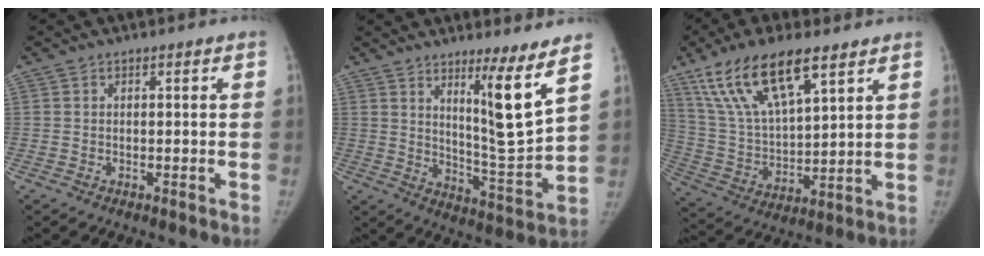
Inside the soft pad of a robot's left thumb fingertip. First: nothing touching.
{"total": 11.4, "force": [6.4, 0.1, 9.4], "torque": [-0.144, -0.070, 0.111]}
{"total": 18.0, "force": [10.9, 6.4, 12.7], "torque": [-0.226, -0.033, 0.213]}